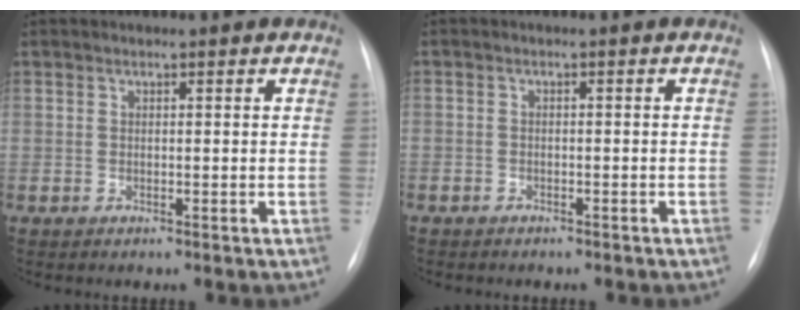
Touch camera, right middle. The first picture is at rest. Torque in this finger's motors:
{"motor_torque": [0.79, -1.35, -0.13, -0.21]}